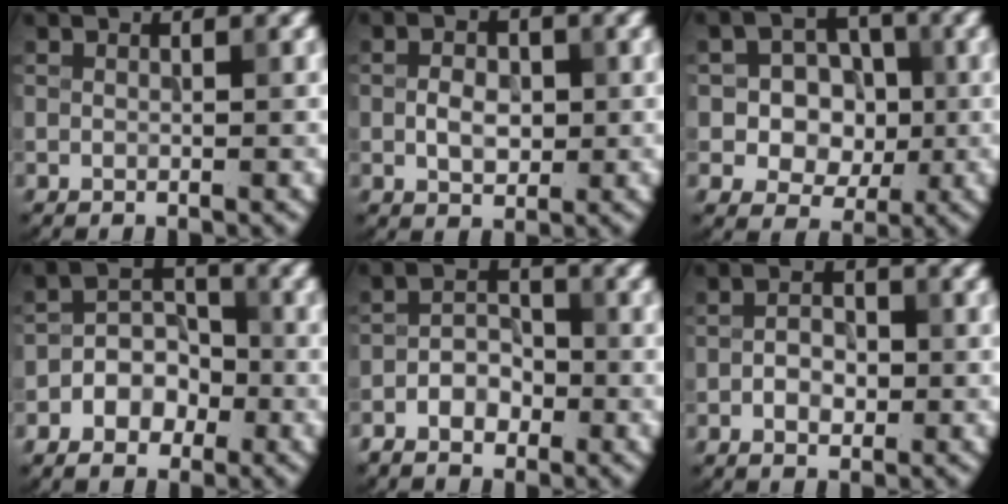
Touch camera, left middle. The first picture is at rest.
{"total": 2.7, "force": [-0.3, 1.8, 1.9], "torque": [-0.034, 0.000, -0.007]}
{"total": 6.0, "force": [-0.4, 5.2, 3.0], "torque": [-0.030, 0.010, -0.021]}
{"total": 4.1, "force": [-2.0, 2.9, 2.1], "torque": [-0.020, 0.006, -0.041]}
{"total": 3.3, "force": [-2.0, 2.1, 1.6], "torque": [-0.025, 0.004, -0.039]}
{"total": 2.5, "force": [-0.7, 1.6, 1.8], "torque": [-0.030, 0.003, -0.014]}